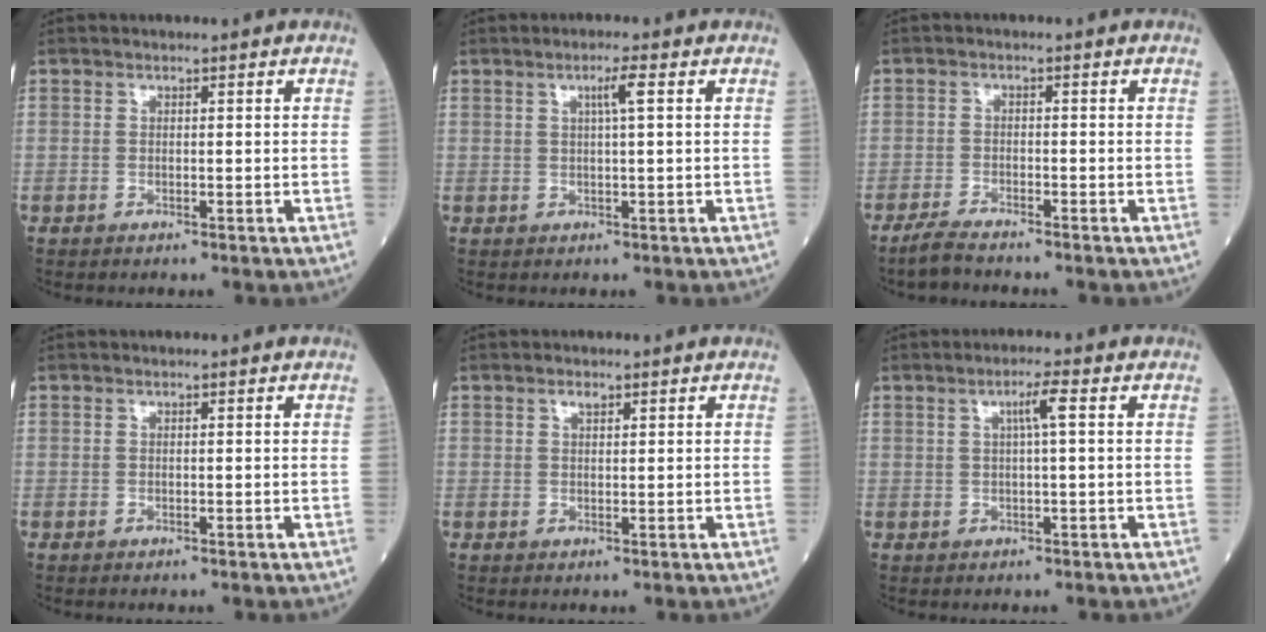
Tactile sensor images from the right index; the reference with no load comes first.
{"total": 2.5, "force": [0.8, -0.3, 2.4], "torque": [-0.043, 0.001, 0.013]}
{"total": 3.1, "force": [-2.8, 0.0, 1.2], "torque": [-0.031, -0.010, -0.056]}
{"total": 0.0}
{"total": 1.1, "force": [0.7, 0.5, 0.7], "torque": [-0.013, 0.000, 0.011]}
{"total": 2.9, "force": [0.8, -0.3, 2.8], "torque": [-0.050, 0.004, 0.012]}